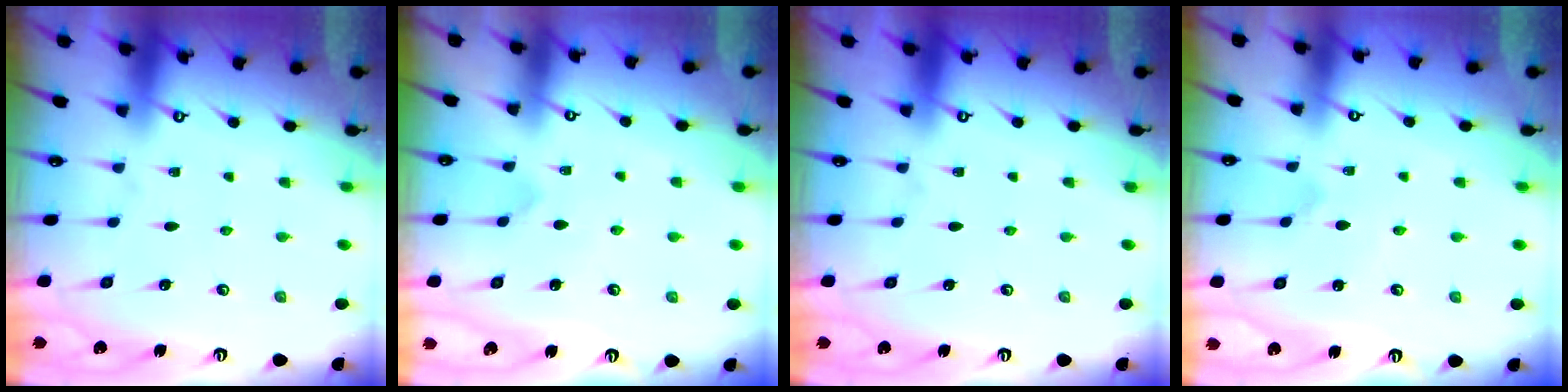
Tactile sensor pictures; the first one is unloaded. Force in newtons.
{"total": 2.3, "press": 2.3, "slide": 0.2}
{"total": 0.0}
{"total": 0.0}